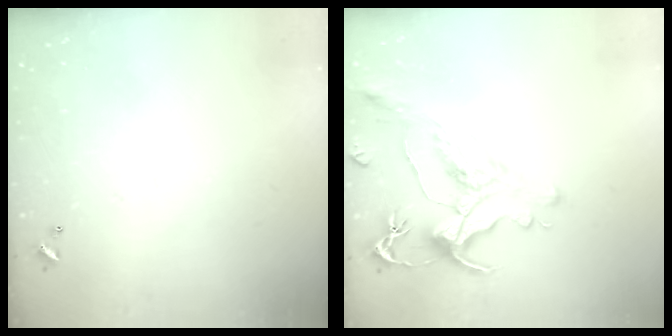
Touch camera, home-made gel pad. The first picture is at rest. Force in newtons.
{"total": 1.3, "press": 0.1, "slide": 1.3}